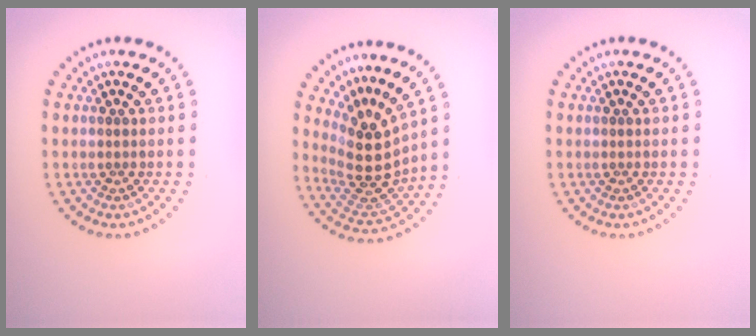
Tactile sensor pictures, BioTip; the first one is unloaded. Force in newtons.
{"total": 4.7, "press": 3.7, "slide": 2.8}
{"total": 0.0}